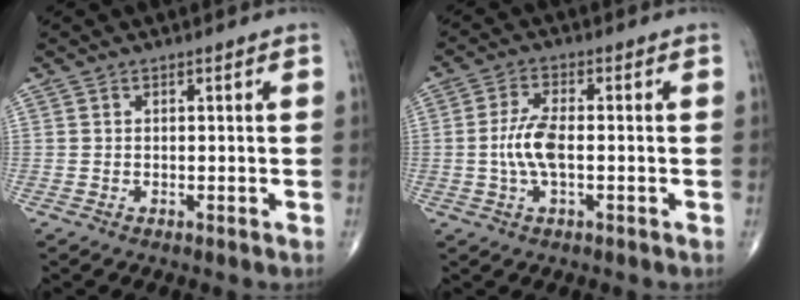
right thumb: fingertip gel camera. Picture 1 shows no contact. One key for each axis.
{"total": 6.2, "fx": -0.7, "fy": 2.3, "fz": 5.7, "tx": -0.131, "ty": 0.008, "tz": -0.017}